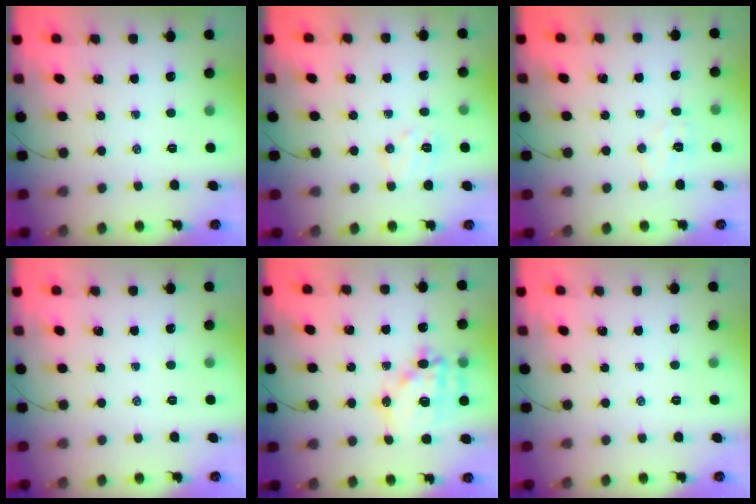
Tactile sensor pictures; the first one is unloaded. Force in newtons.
{"total": 5.7, "press": 5.6, "slide": 1.3}
{"total": 4.9, "press": 4.8, "slide": 1.1}
{"total": 0.0}
{"total": 15.6, "press": 15.2, "slide": 3.4}
{"total": 0.0}